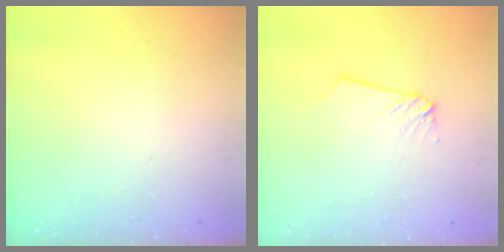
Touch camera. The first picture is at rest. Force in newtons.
{"total": 2.6, "press": 2.6, "slide": 0.3}